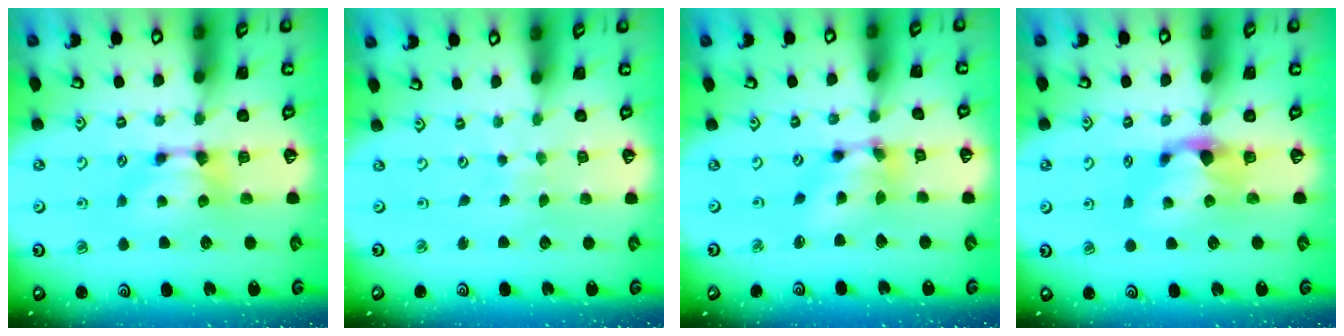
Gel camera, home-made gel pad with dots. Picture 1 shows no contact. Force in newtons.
{"total": 5.8, "press": 5.8, "slide": 0.3}
{"total": 5.2, "press": 4.9, "slide": 1.8}
{"total": 1.4, "press": 0.6, "slide": 1.3}